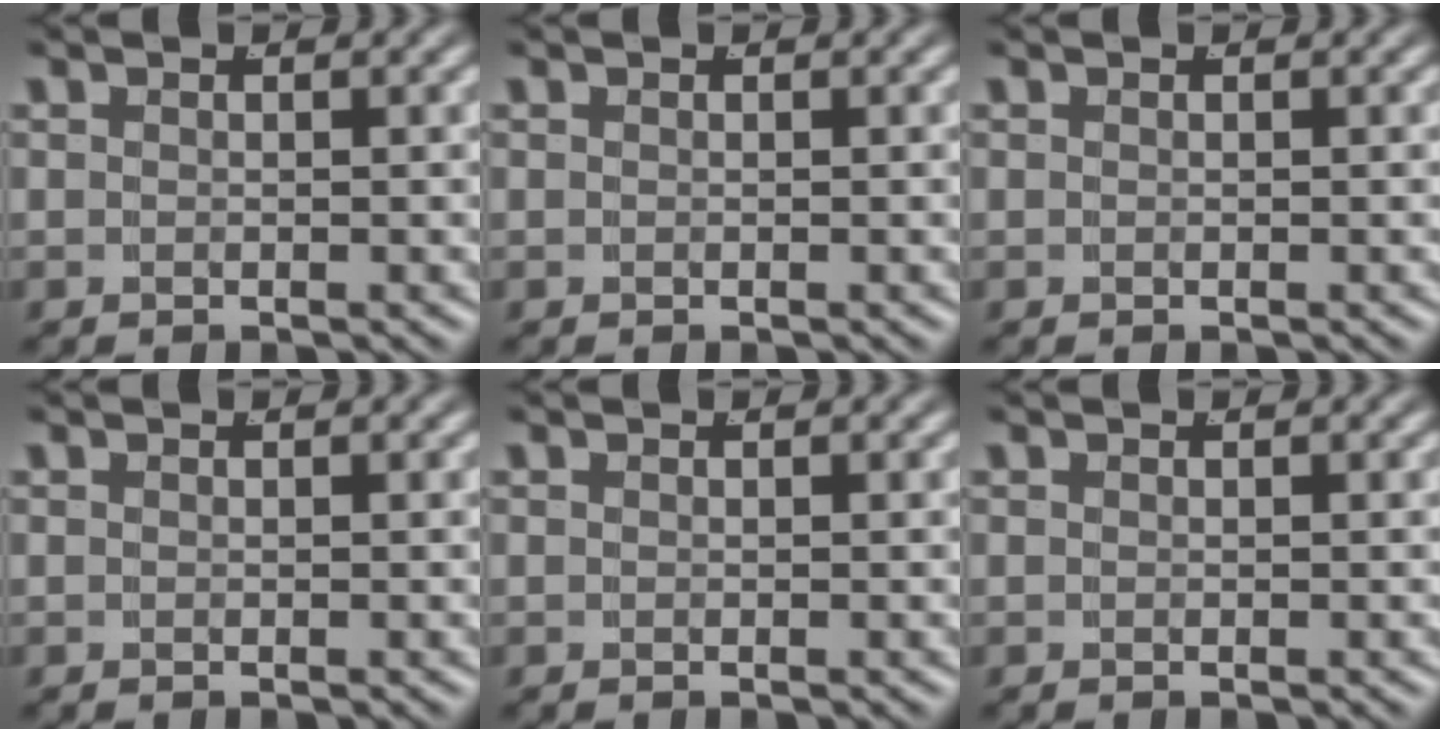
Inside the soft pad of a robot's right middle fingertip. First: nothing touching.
{"total": 0.0}
{"total": 0.0}
{"total": 0.0}
{"total": 0.0}
{"total": 0.0}